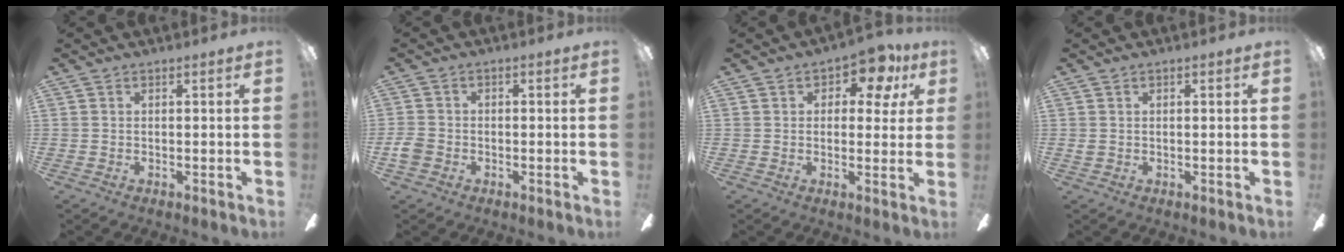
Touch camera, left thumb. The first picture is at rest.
{"total": 3.5, "force": [-1.4, 2.7, 1.8], "torque": [-0.039, 0.007, -0.027]}
{"total": 8.3, "force": [4.1, 4.6, 5.5], "torque": [-0.060, -0.012, 0.065]}
{"total": 0.8, "force": [0.2, 0.6, 0.4], "torque": [-0.008, 0.007, 0.002]}